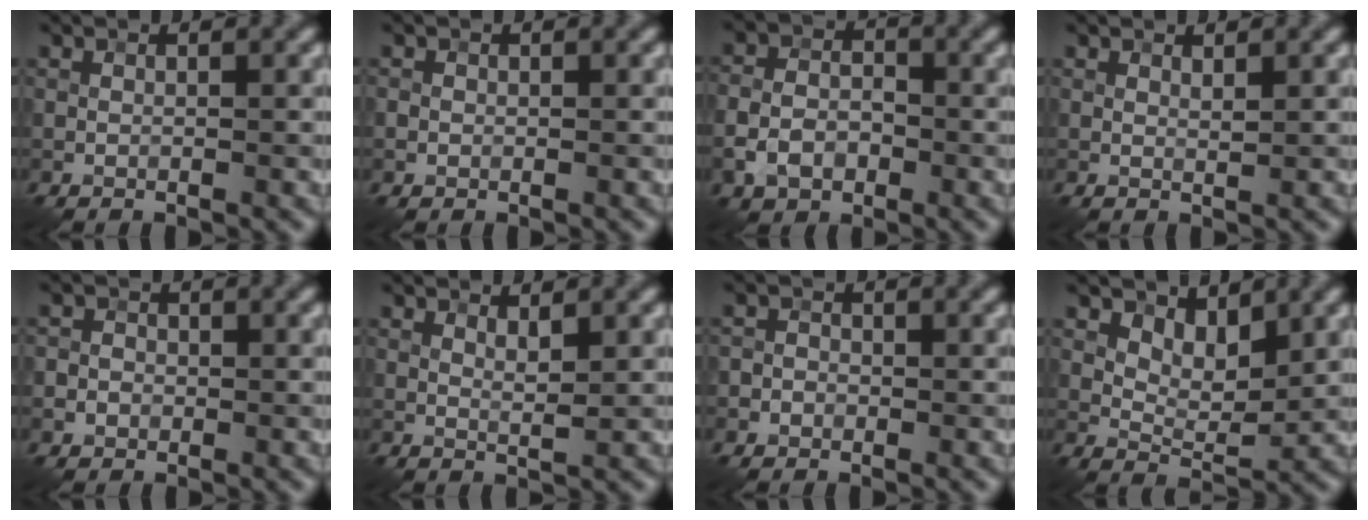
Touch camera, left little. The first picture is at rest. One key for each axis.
{"total": 0.7, "fx": -0.1, "fy": 0.6, "fz": 0.1, "tx": 0.002, "ty": -0.003, "tz": -0.002}
{"total": 3.9, "fx": -1.7, "fy": 2.9, "fz": 2.1, "tx": -0.039, "ty": -0.001, "tz": -0.033}
{"total": 0.6, "fx": 0.5, "fy": 0.1, "fz": 0.4, "tx": -0.010, "ty": -0.003, "tz": 0.009}
{"total": 1.9, "fx": -0.4, "fy": 1.7, "fz": 0.5, "tx": 0.005, "ty": 0.008, "tz": -0.017}
{"total": 1.3, "fx": 0.8, "fy": 0.3, "fz": 1.0, "tx": -0.021, "ty": -0.003, "tz": 0.013}
{"total": 1.7, "fx": -0.5, "fy": 1.5, "fz": 0.4, "tx": 0.009, "ty": 0.009, "tz": -0.017}
{"total": 3.3, "fx": 2.1, "fy": 1.6, "fz": 2.0, "tx": -0.036, "ty": -0.013, "tz": 0.035}